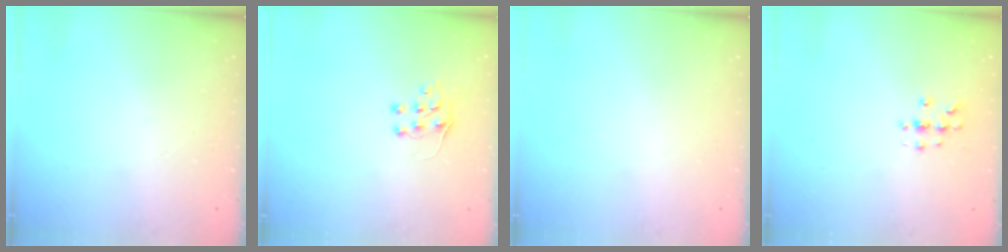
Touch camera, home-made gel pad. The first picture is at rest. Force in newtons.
{"total": 6.0, "press": 5.9, "slide": 0.7}
{"total": 0.0}
{"total": 3.0, "press": 3.0, "slide": 0.3}